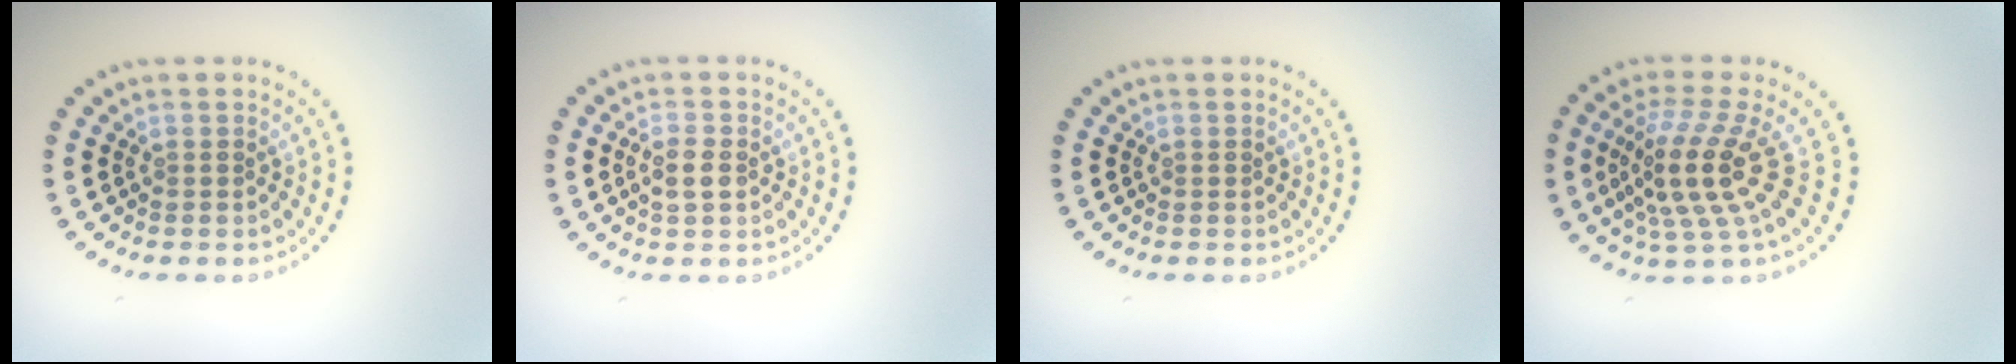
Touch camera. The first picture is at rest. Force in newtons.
{"total": 1.7, "press": 1.7, "slide": 0.2}
{"total": 0.0}
{"total": 4.8, "press": 3.6, "slide": 3.1}